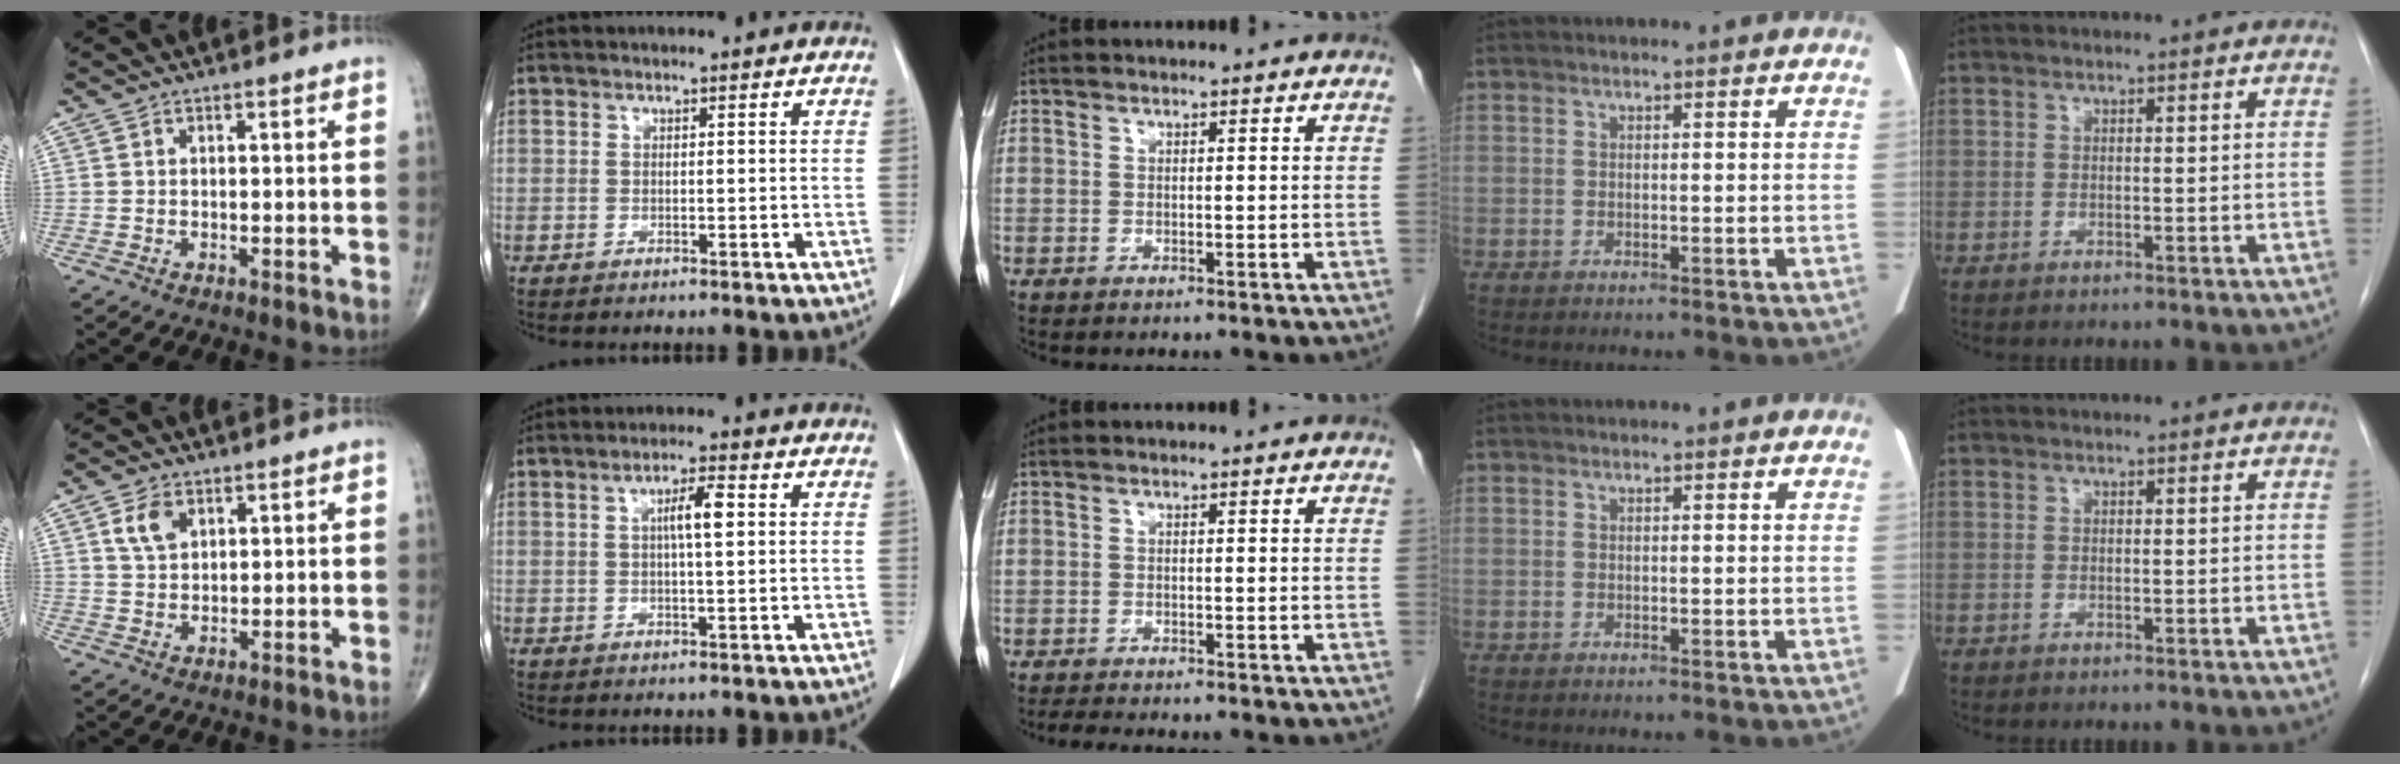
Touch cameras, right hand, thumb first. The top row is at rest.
{"thumb": {"total": 4.7, "force": [2.1, 3.0, 3.0], "torque": [-0.046, -0.007, 0.042]}, "index": {"total": 4.2, "force": [0.8, 0.4, 4.1], "torque": [-0.070, 0.005, 0.010]}, "middle": {"total": 3.4, "force": [-3.0, 0.3, 1.6], "torque": [-0.029, -0.011, -0.045]}}